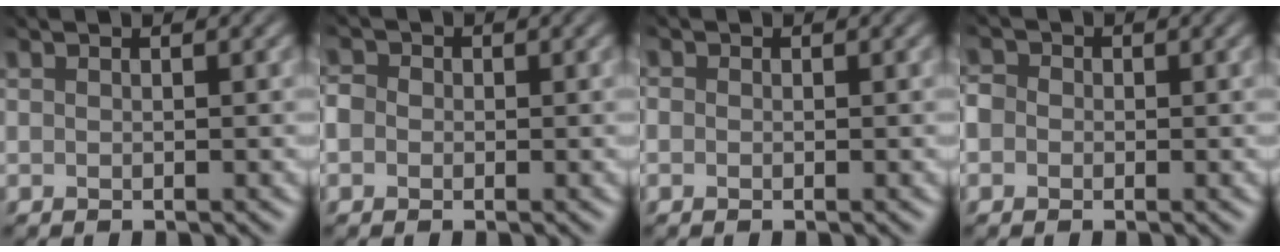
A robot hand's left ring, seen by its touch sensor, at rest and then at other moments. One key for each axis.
{"total": 2.5, "fx": -1.9, "fy": 0.0, "fz": -1.6, "tx": 0.003, "ty": -0.015, "tz": -0.023}
{"total": 2.4, "fx": -1.4, "fy": -1.0, "fz": -1.7, "tx": 0.010, "ty": -0.014, "tz": -0.006}
{"total": 2.7, "fx": -2.1, "fy": 0.1, "fz": -1.7, "tx": 0.007, "ty": -0.016, "tz": -0.026}